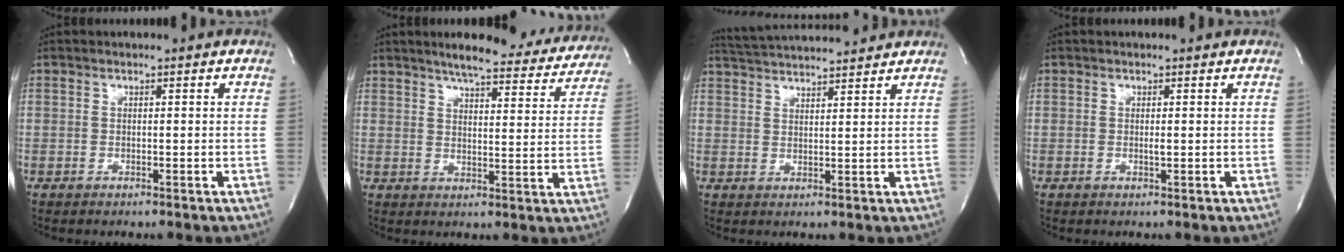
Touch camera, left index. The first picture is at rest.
{"total": 18.2, "force": [16.2, 3.6, 7.4], "torque": [-0.089, -0.015, 0.190]}
{"total": 10.9, "force": [10.3, 0.4, 3.5], "torque": [-0.072, 0.021, 0.157]}
{"total": 0.5, "force": [-0.2, 0.0, 0.5], "torque": [-0.014, -0.007, -0.004]}